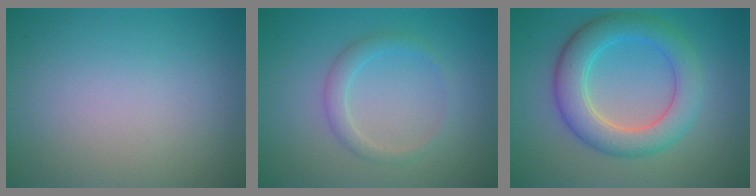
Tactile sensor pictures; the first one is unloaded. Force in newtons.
{"total": 1.8, "press": 1.8, "slide": 0.0}
{"total": 5.8, "press": 5.8, "slide": 0.2}